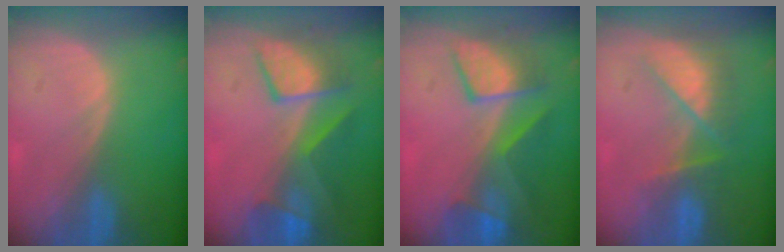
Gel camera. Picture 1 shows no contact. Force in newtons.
{"total": 7.7, "press": 7.6, "slide": 1.2}
{"total": 7.7, "press": 7.6, "slide": 1.2}
{"total": 8.1, "press": 7.1, "slide": 4.0}